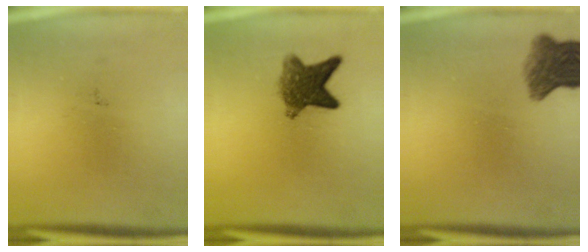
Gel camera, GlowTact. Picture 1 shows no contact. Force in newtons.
{"total": 7.0}
{"total": 6.2}